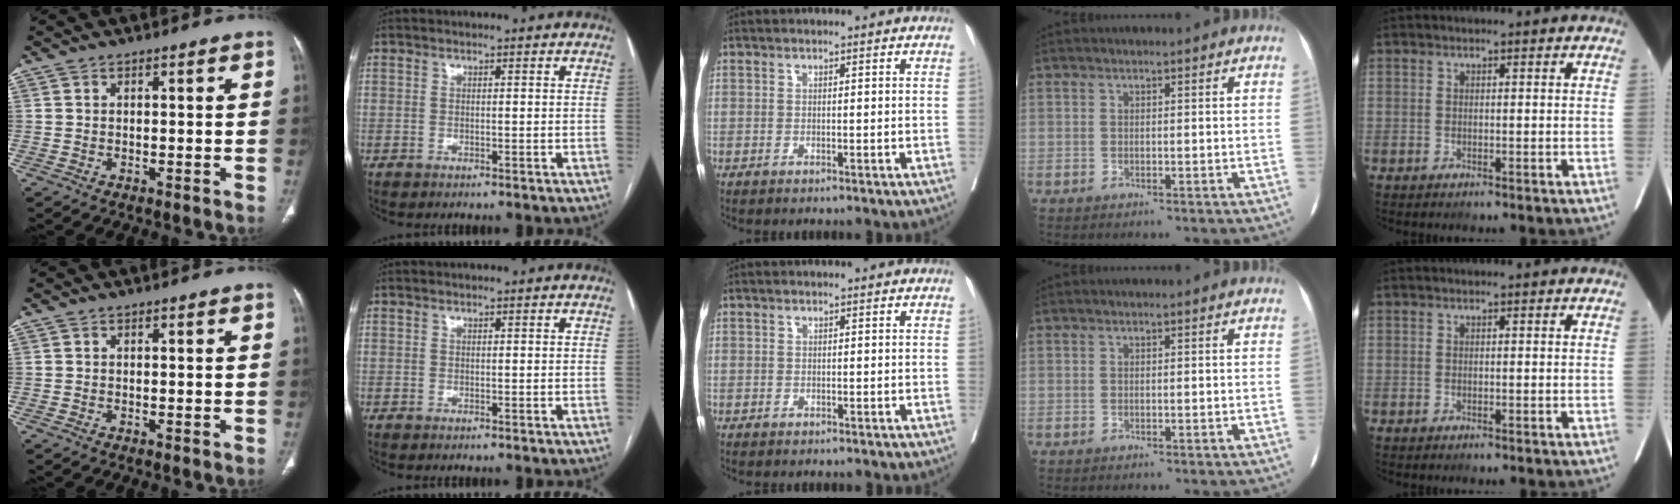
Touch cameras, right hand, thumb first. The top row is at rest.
{}